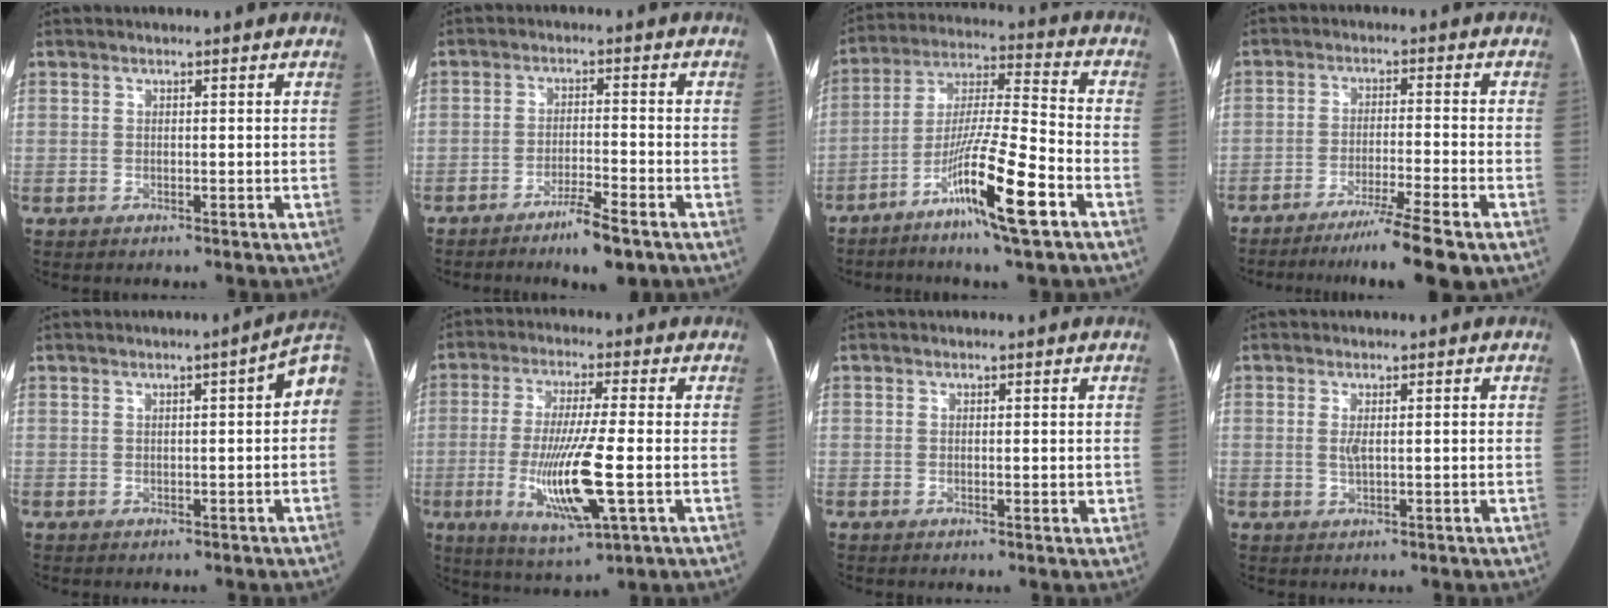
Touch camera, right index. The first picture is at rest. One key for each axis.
{"total": 5.9, "fx": -4.2, "fy": 0.4, "fz": 4.1, "tx": -0.073, "ty": -0.008, "tz": -0.069}
{"total": 14.8, "fx": -7.5, "fy": 0.1, "fz": 12.8, "tx": -0.242, "ty": -0.015, "tz": -0.133}
{"total": 9.9, "fx": -7.6, "fy": -1.5, "fz": 6.0, "tx": -0.087, "ty": -0.033, "tz": -0.120}
{"total": 5.0, "fx": 0.7, "fy": 0.8, "fz": 4.9, "tx": -0.053, "ty": 0.016, "tz": 0.001}
{"total": 12.7, "fx": -2.9, "fy": 0.9, "fz": 12.3, "tx": -0.241, "ty": -0.023, "tz": -0.051}
{"total": 1.4, "fx": 0.0, "fy": 0.4, "fz": 1.4, "tx": -0.022, "ty": -0.004, "tz": 0.001}
{"total": 2.1, "fx": 0.1, "fy": 0.5, "fz": 2.1, "tx": -0.041, "ty": -0.002, "tz": 0.004}